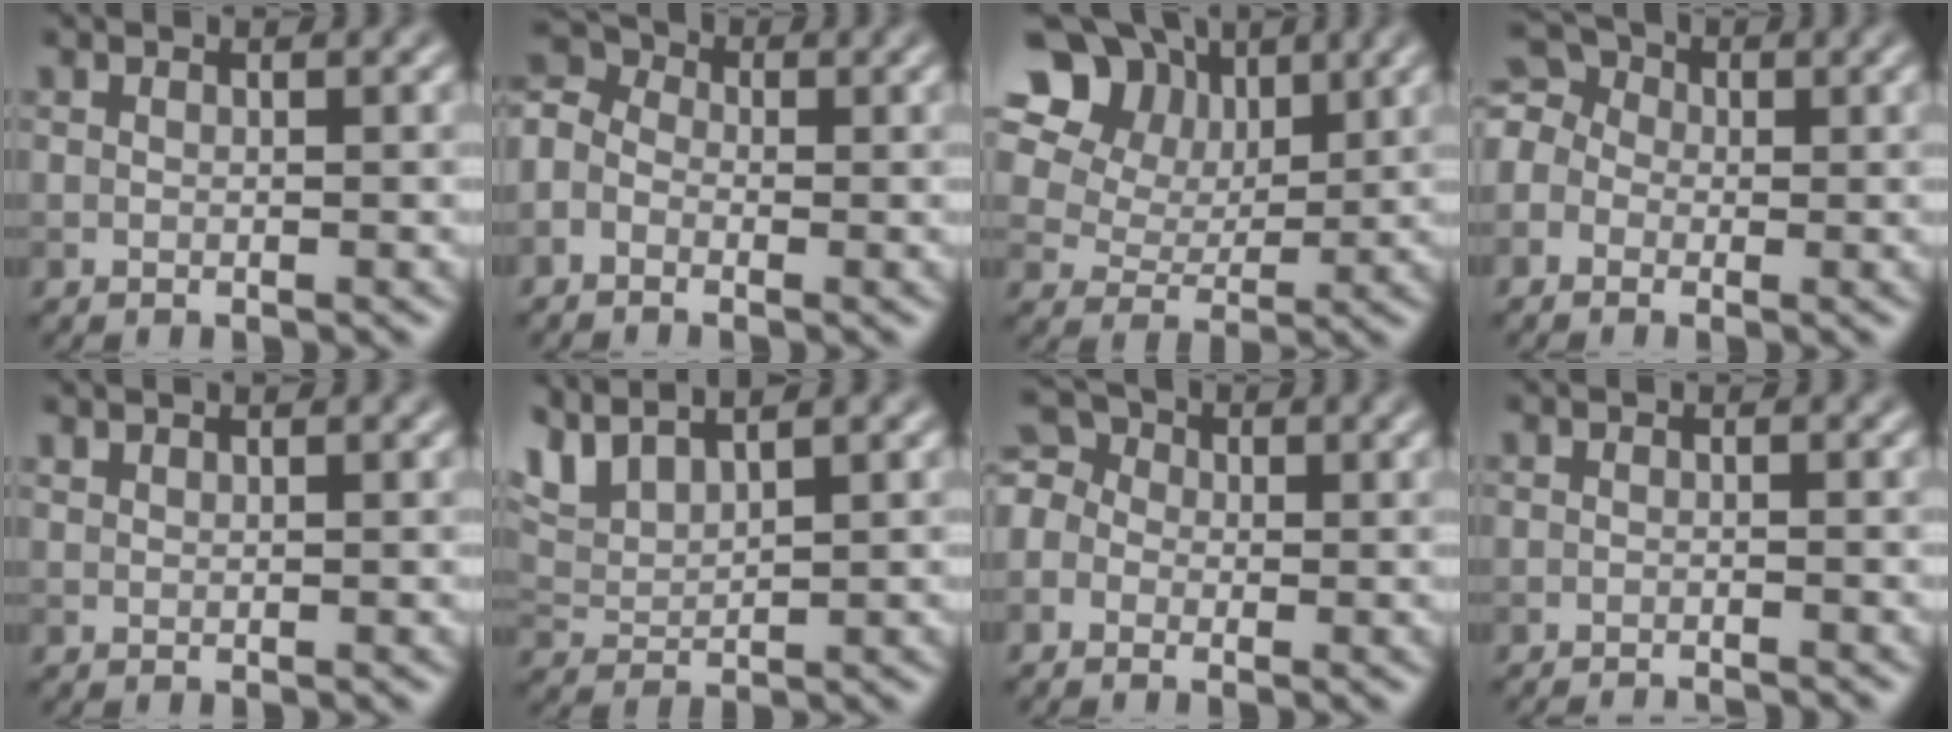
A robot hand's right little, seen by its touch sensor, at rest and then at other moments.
{"total": 4.3, "force": [-1.2, 3.2, 2.5], "torque": [-0.062, 0.010, -0.028]}
{"total": 14.5, "force": [7.1, 10.5, 7.1], "torque": [-0.159, 0.035, 0.145]}
{"total": 4.4, "force": [0.0, 3.8, 2.3], "torque": [-0.050, 0.024, -0.024]}
{"total": 0.7, "force": [0.7, 0.1, 0.1], "torque": [-0.001, 0.001, 0.015]}
{"total": 4.8, "force": [4.0, 1.2, 2.3], "torque": [-0.066, 0.013, 0.084]}
{"total": 3.7, "force": [-0.3, 3.2, 1.7], "torque": [-0.031, 0.021, -0.023]}
{"total": 2.8, "force": [-2.6, 0.4, 1.0], "torque": [-0.006, 0.001, -0.036]}